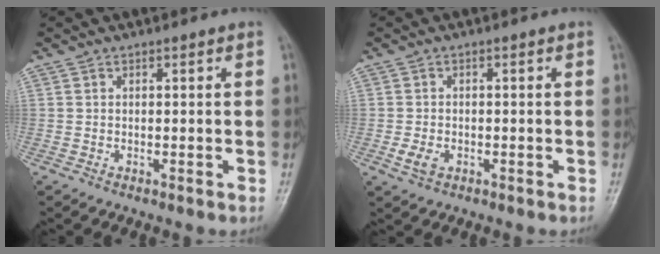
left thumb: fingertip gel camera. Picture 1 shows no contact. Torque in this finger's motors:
{"motor_torque": [-0.02, 0.04, 0.13, -0.11, 0.01]}